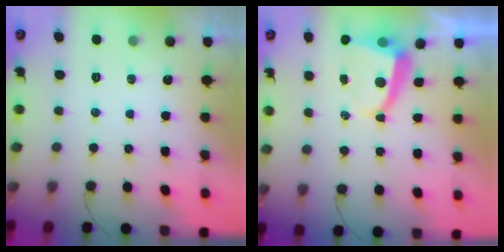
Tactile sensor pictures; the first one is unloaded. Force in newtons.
{"total": 6.1, "press": 6.1, "slide": 0.7}